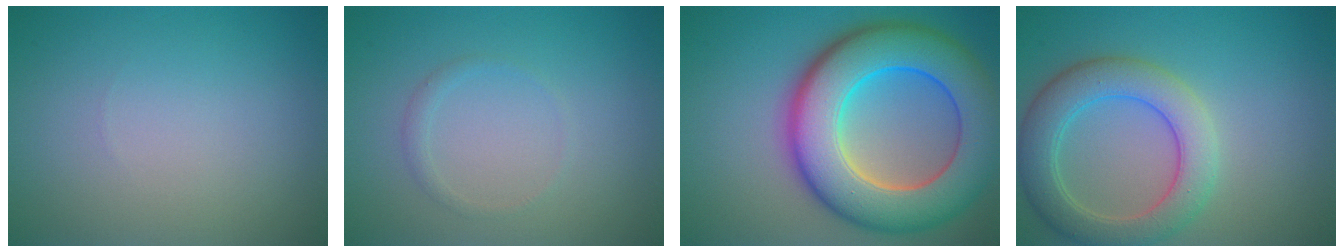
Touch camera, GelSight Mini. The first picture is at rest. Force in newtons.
{"total": 0.9, "press": 0.8, "slide": 0.1}
{"total": 12.5, "press": 12.5, "slide": 0.3}
{"total": 5.7, "press": 5.7, "slide": 0.6}